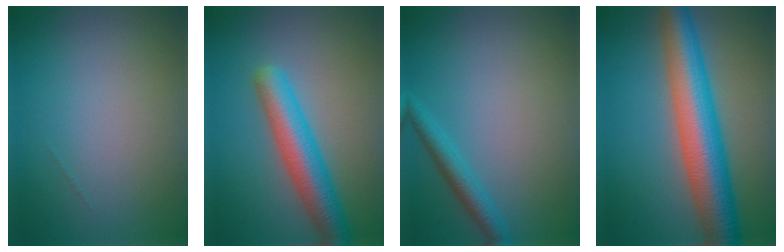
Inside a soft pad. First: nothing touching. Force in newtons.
{"total": 5.7, "press": 5.7, "slide": 0.3}
{"total": 2.3, "press": 2.3, "slide": 0.2}
{"total": 9.2, "press": 9.2, "slide": 0.2}